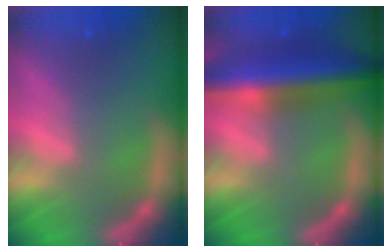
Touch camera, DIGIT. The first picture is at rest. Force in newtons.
{"total": 8.5}